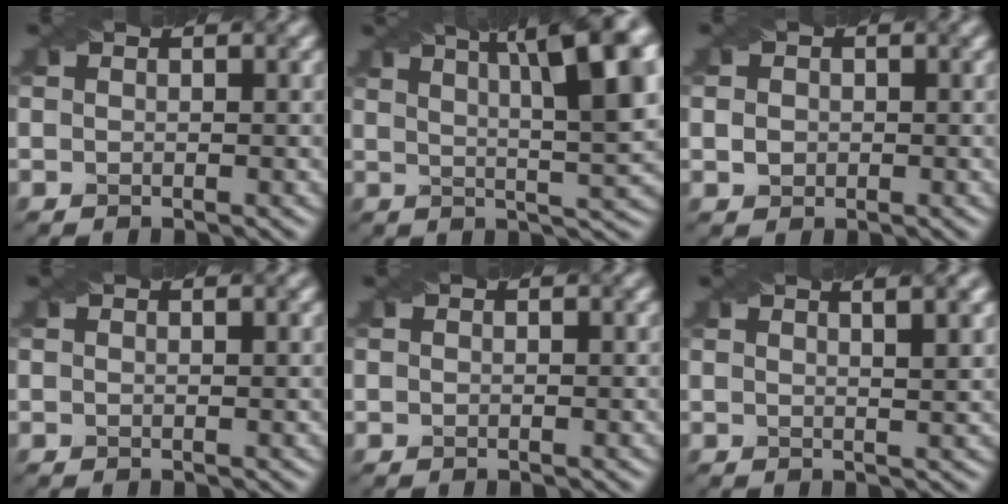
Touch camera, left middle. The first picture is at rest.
{"total": 12.5, "force": [5.5, 3.3, 10.7], "torque": [-0.117, 0.026, 0.076]}
{"total": 1.5, "force": [0.0, 1.3, 0.7], "torque": [-0.014, 0.000, -0.002]}
{"total": 0.8, "force": [0.5, 0.1, 0.5], "torque": [-0.008, 0.001, 0.006]}
{"total": 0.0}
{"total": 4.7, "force": [2.8, 1.6, 3.5], "torque": [-0.017, 0.023, 0.009]}